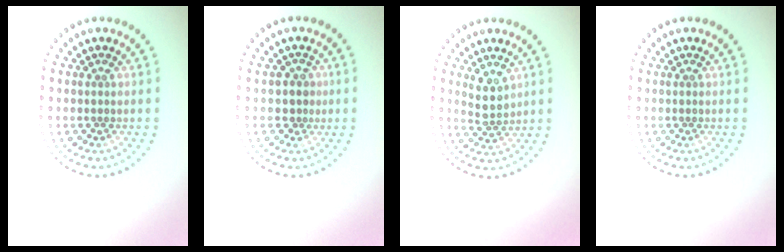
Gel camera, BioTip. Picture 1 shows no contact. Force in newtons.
{"total": 1.2, "press": 0.9, "slide": 0.8}
{"total": 2.5, "press": 2.2, "slide": 1.1}
{"total": 0.0}